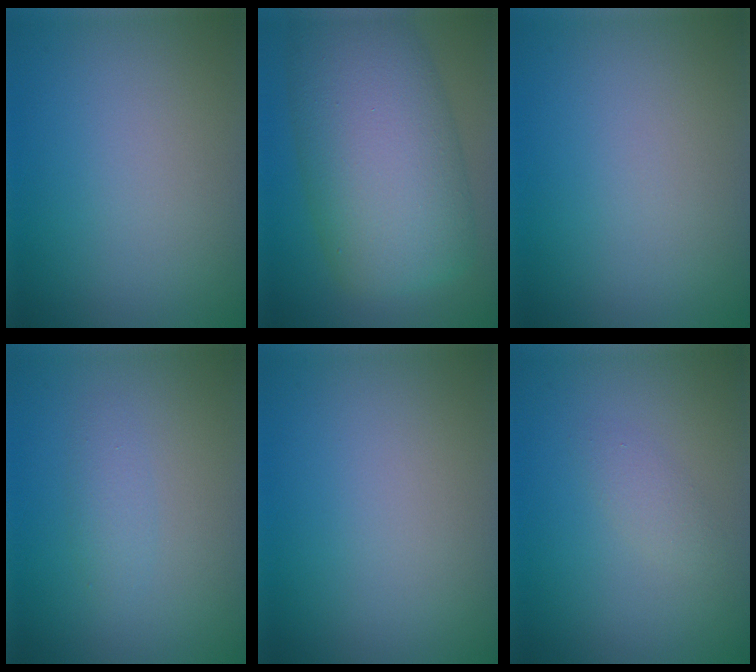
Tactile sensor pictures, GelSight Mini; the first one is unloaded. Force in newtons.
{"total": 12.8, "press": 12.8, "slide": 0.5}
{"total": 0.0}
{"total": 1.4, "press": 1.4, "slide": 0.1}
{"total": 0.0}
{"total": 1.2, "press": 1.2, "slide": 0.0}